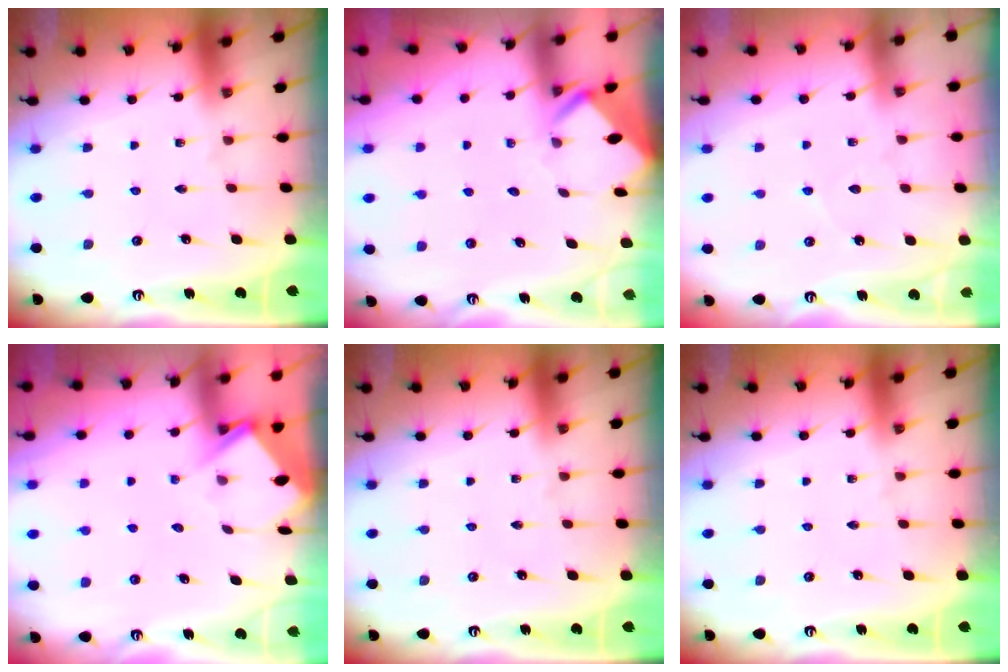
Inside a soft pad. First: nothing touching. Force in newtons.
{"total": 2.9, "press": 2.9, "slide": 0.1}
{"total": 5.3, "press": 5.3, "slide": 0.6}
{"total": 3.9, "press": 3.9, "slide": 0.4}
{"total": 0.0}
{"total": 0.0}